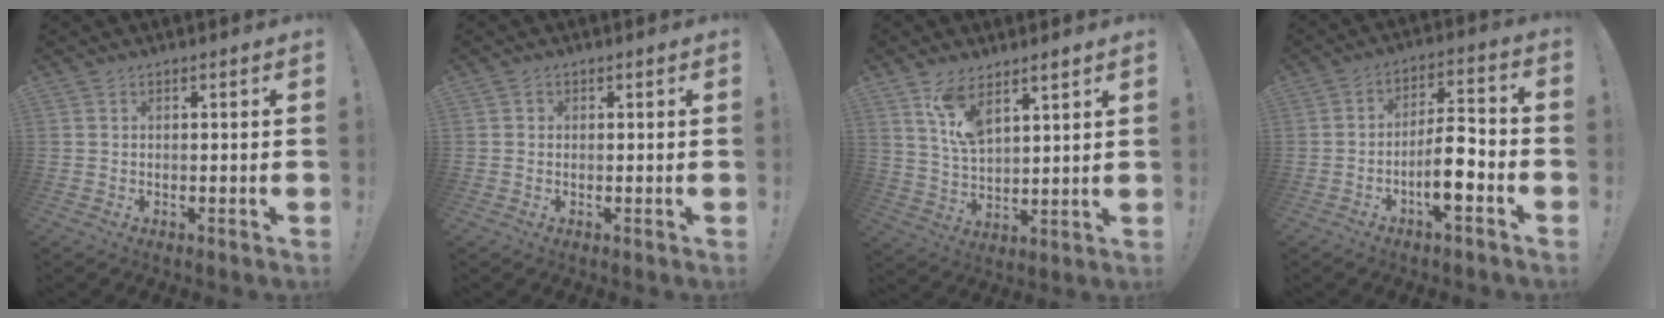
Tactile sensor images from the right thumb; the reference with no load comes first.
{"total": 0.6, "force": [0.0, 0.6, 0.1], "torque": [0.000, 0.000, 0.000]}
{"total": 9.2, "force": [6.3, 3.7, 5.6], "torque": [-0.099, -0.029, 0.116]}
{"total": 10.6, "force": [-4.0, 3.3, 9.2], "torque": [-0.151, 0.019, -0.074]}